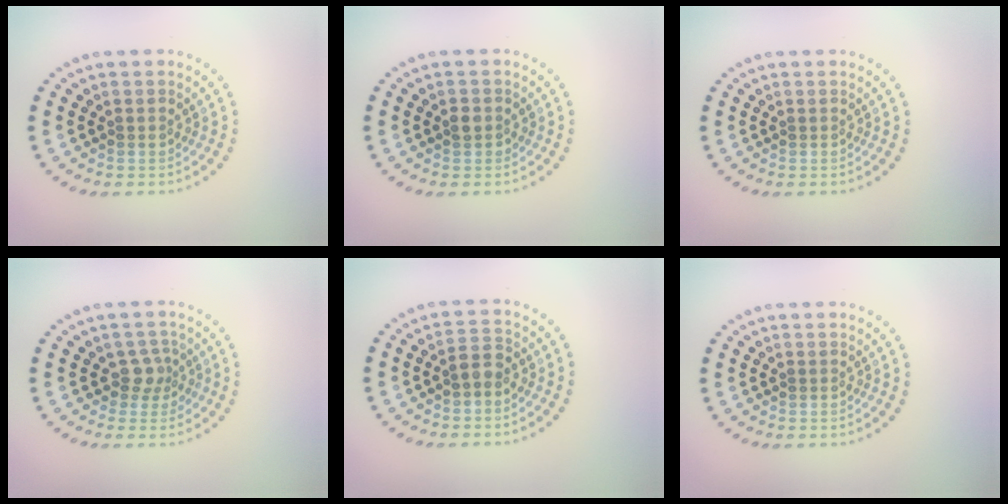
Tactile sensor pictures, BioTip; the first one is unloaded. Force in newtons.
{"total": 1.1, "press": 1.0, "slide": 0.3}
{"total": 0.0}
{"total": 1.9, "press": 1.4, "slide": 1.3}
{"total": 1.7, "press": 1.6, "slide": 0.6}
{"total": 0.0}